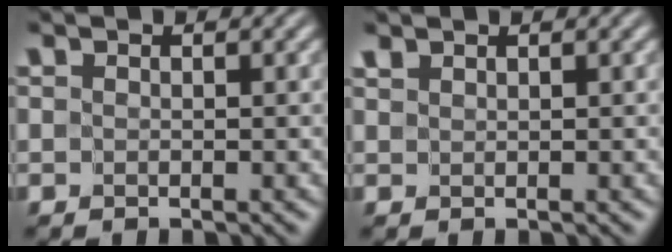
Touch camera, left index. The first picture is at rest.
{"total": 0.9, "force": [0.8, 0.2, -0.1], "torque": [0.001, 0.004, 0.019]}